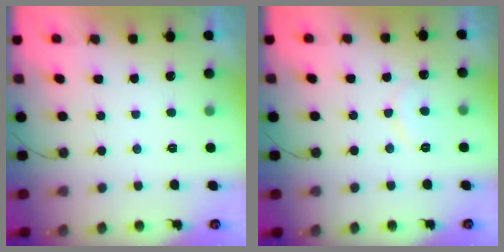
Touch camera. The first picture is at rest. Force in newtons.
{"total": 7.1, "press": 7.1, "slide": 0.5}